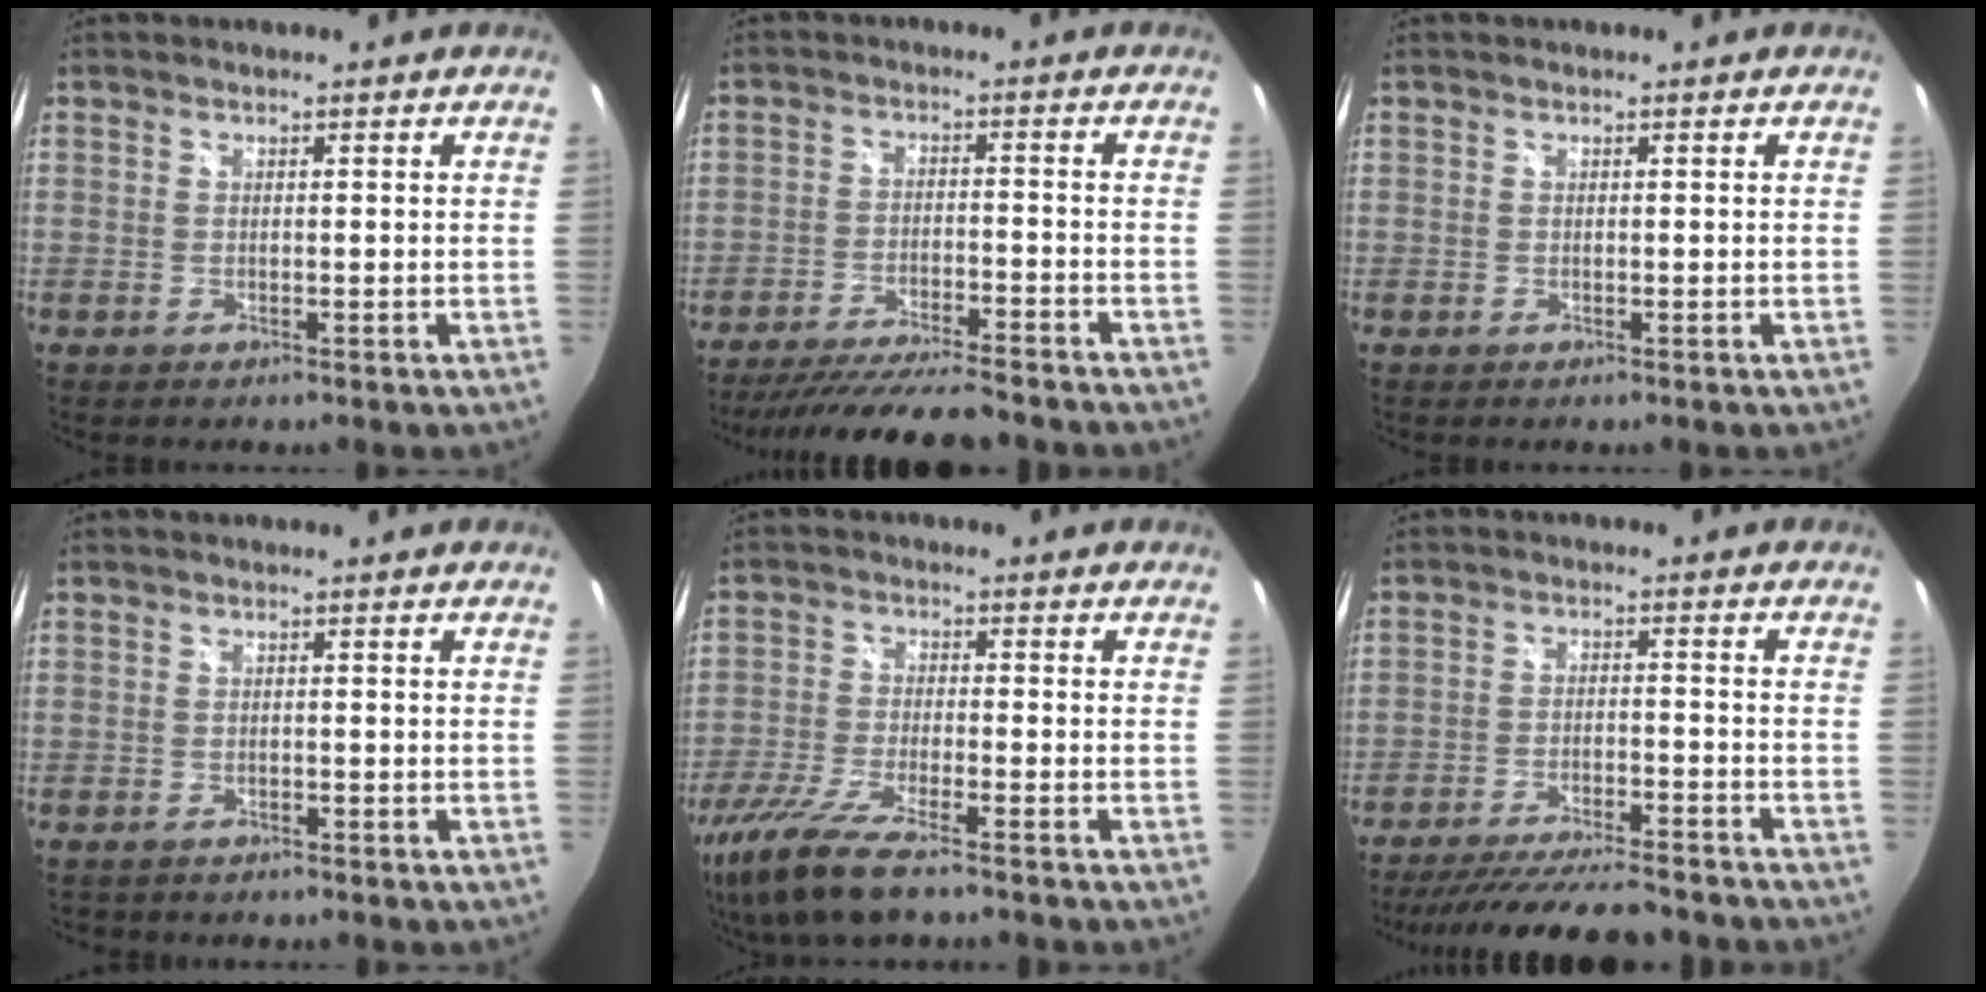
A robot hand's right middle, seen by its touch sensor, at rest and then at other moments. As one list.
[{"total": 15.5, "force": [-13.8, 1.6, 6.9], "torque": [-0.140, -0.018, -0.215]}, {"total": 0.0}, {"total": 1.6, "force": [-1.4, 0.7, 0.3], "torque": [-0.011, -0.005, -0.021]}, {"total": 12.6, "force": [-9.5, 1.9, 8.1], "torque": [-0.183, -0.047, -0.178]}, {"total": 17.3, "force": [-15.2, 2.7, 7.7], "torque": [-0.152, -0.020, -0.229]}]